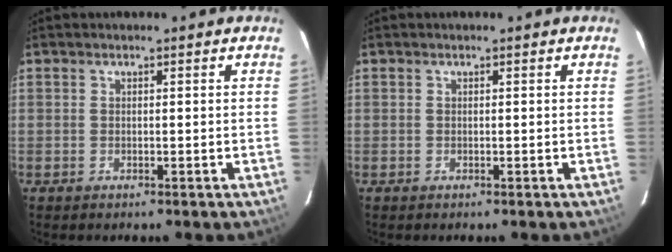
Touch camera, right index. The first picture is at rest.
{"total": 0.0}